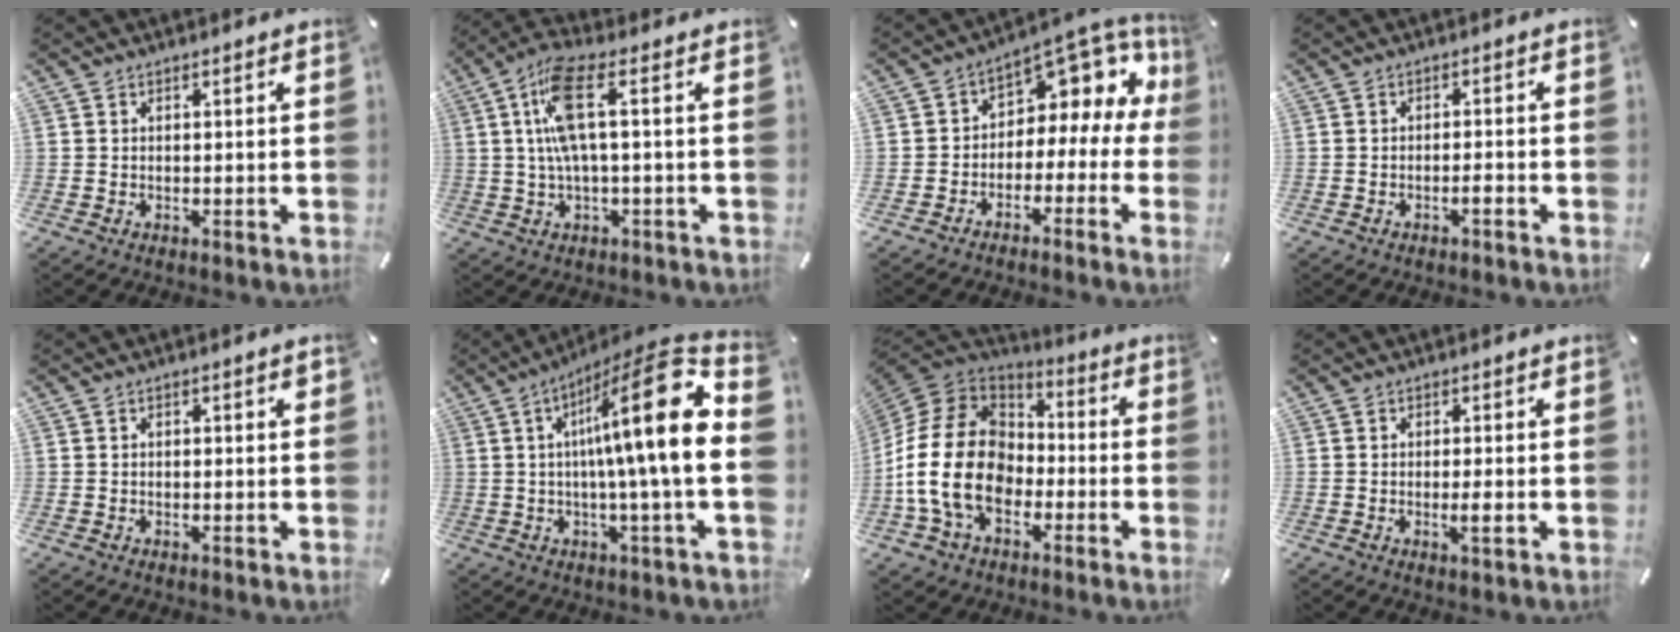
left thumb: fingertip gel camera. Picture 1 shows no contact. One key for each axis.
{"total": 10.2, "fx": 1.2, "fy": 2.7, "fz": 9.8, "tx": -0.200, "ty": -0.002, "tz": 0.018}
{"total": 7.1, "fx": 3.1, "fy": 5.2, "fz": 3.6, "tx": -0.055, "ty": -0.037, "tz": 0.054}
{"total": 2.3, "fx": -1.4, "fy": 0.6, "fz": 1.7, "tx": -0.030, "ty": 0.005, "tz": -0.026}
{"total": 1.2, "fx": -0.1, "fy": 0.5, "fz": 1.1, "tx": -0.021, "ty": 0.002, "tz": -0.003}
{"total": 19.8, "fx": 3.6, "fy": 2.2, "fz": 19.3, "tx": -0.300, "ty": -0.040, "tz": 0.039}
{"total": 19.1, "fx": -5.4, "fy": 14.0, "fz": 11.8, "tx": -0.257, "ty": 0.035, "tz": -0.094}
{"total": 2.5, "fx": -0.4, "fy": 0.5, "fz": 2.5, "tx": -0.041, "ty": -0.003, "tz": -0.008}